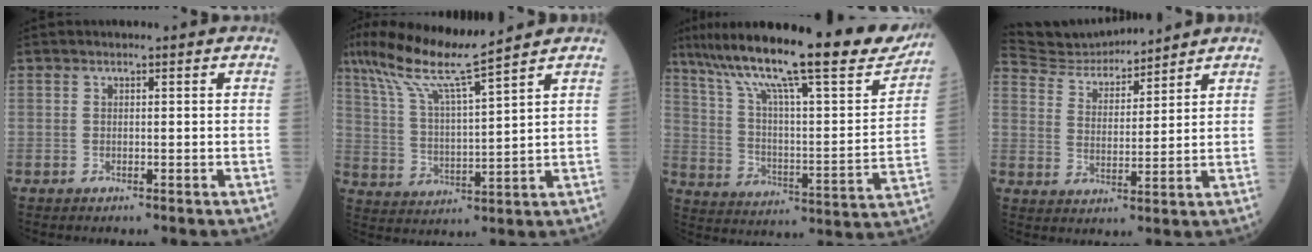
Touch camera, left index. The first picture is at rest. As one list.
[{"total": 11.1, "force": [8.8, -1.2, 6.7], "torque": [-0.130, 0.005, 0.166]}, {"total": 27.2, "force": [21.6, 3.5, 16.1], "torque": [-0.270, -0.009, 0.312]}, {"total": 9.8, "force": [9.7, 0.9, 1.3], "torque": [-0.038, 0.020, 0.184]}]